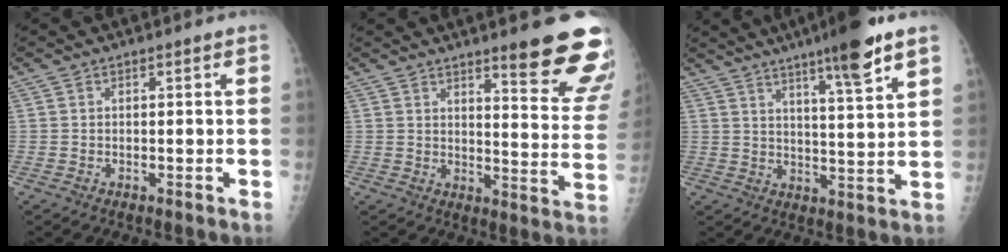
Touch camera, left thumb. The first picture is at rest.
{"total": 16.0, "force": [11.1, 2.5, 11.2], "torque": [-0.108, -0.081, 0.141]}
{"total": 11.8, "force": [7.7, 0.8, 8.9], "torque": [-0.135, -0.039, 0.120]}